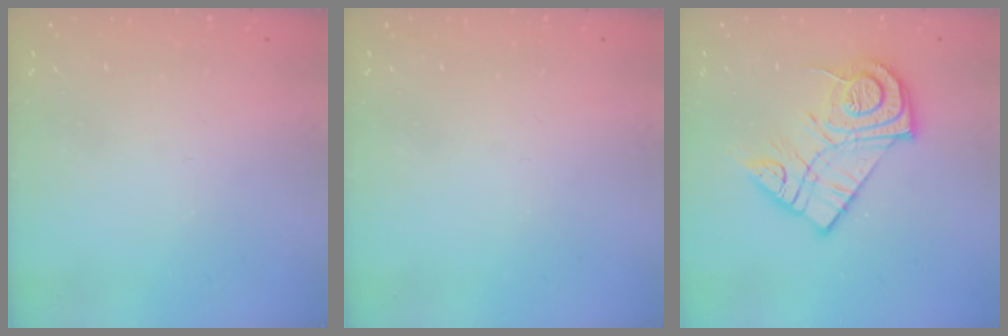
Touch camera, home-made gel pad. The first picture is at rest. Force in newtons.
{"total": 0.0}
{"total": 16.1, "press": 16.1, "slide": 1.5}